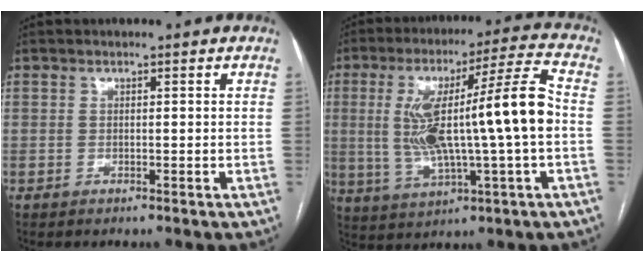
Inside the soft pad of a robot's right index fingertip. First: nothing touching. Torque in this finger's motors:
{"motor_torque": [1.39, -0.75, 0.51, 0.18]}